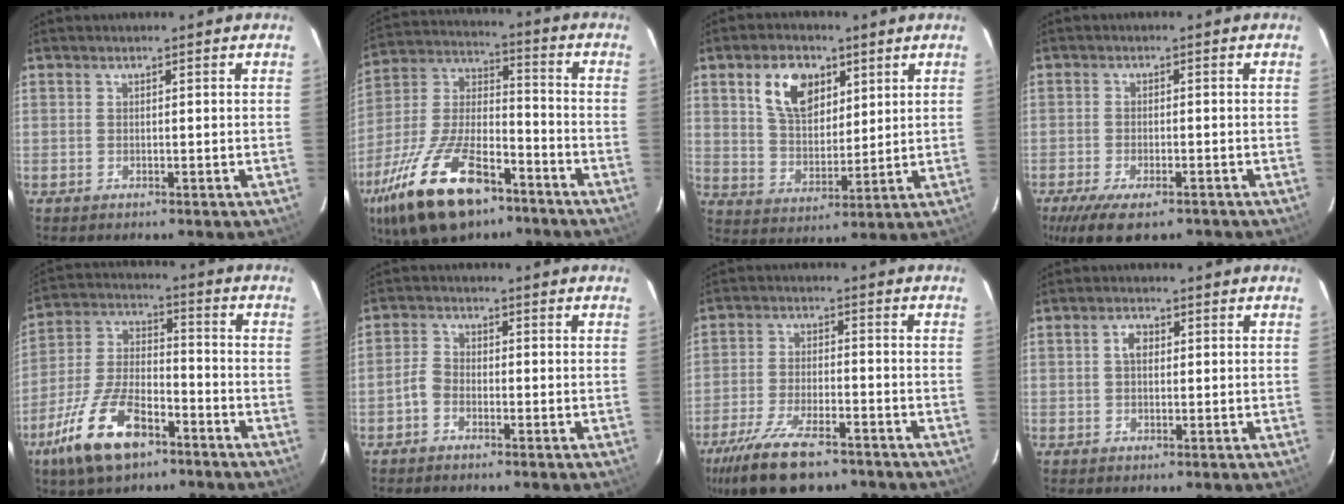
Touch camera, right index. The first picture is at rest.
{"total": 23.1, "force": [-13.8, 10.1, 15.5], "torque": [-0.318, -0.012, -0.241]}
{"total": 10.6, "force": [5.0, 6.4, 6.8], "torque": [-0.124, 0.016, 0.097]}
{"total": 10.4, "force": [-7.3, 3.7, 6.4], "torque": [-0.145, -0.033, -0.121]}
{"total": 16.2, "force": [-9.6, 6.8, 11.1], "torque": [-0.238, -0.007, -0.176]}
{"total": 2.9, "force": [-1.8, 1.9, 1.2], "torque": [-0.027, 0.010, -0.036]}
{"total": 14.9, "force": [-10.8, 5.3, 8.8], "torque": [-0.197, -0.032, -0.188]}
{"total": 2.4, "force": [0.4, 1.6, 1.7], "torque": [-0.029, 0.010, 0.007]}